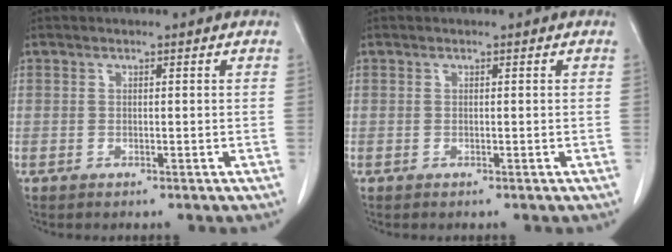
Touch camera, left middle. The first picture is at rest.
{"total": 0.0}